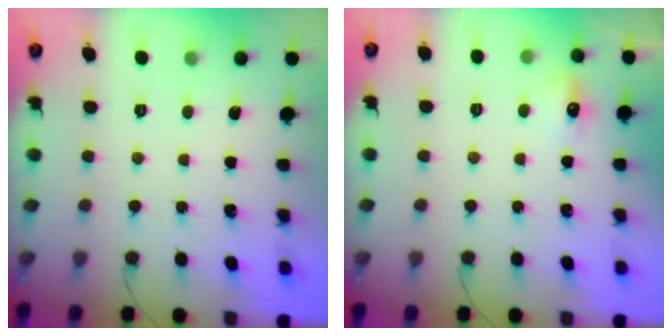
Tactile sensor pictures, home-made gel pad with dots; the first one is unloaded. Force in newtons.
{"total": 6.2, "press": 5.9, "slide": 1.8}